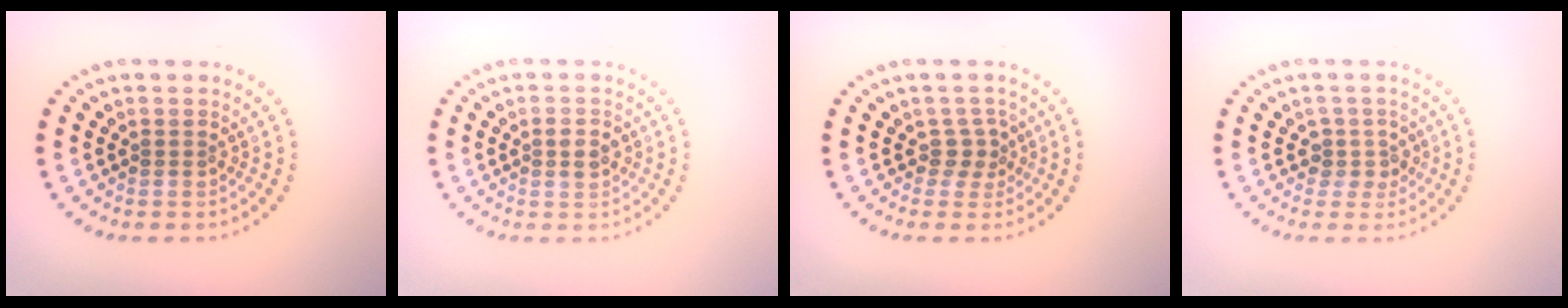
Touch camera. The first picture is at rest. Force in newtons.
{"total": 2.2, "press": 2.2, "slide": 0.2}
{"total": 2.0, "press": 1.4, "slide": 1.4}
{"total": 1.9, "press": 1.6, "slide": 1.1}